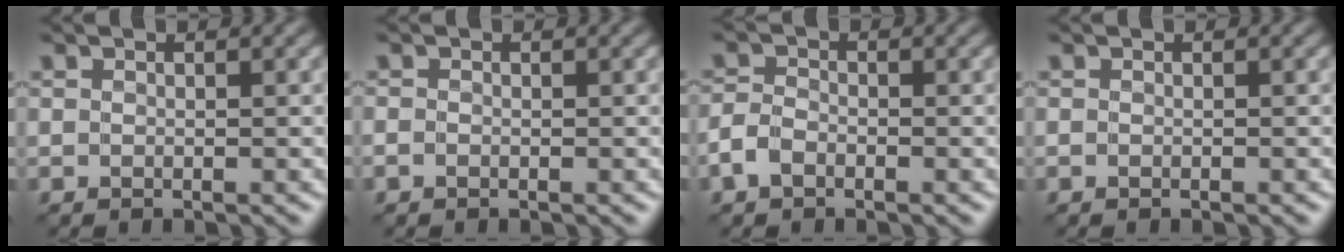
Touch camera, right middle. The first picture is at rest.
{"total": 0.0}
{"total": 1.8, "force": [-1.1, 1.1, 0.9], "torque": [-0.018, 0.006, -0.030]}
{"total": 0.0}